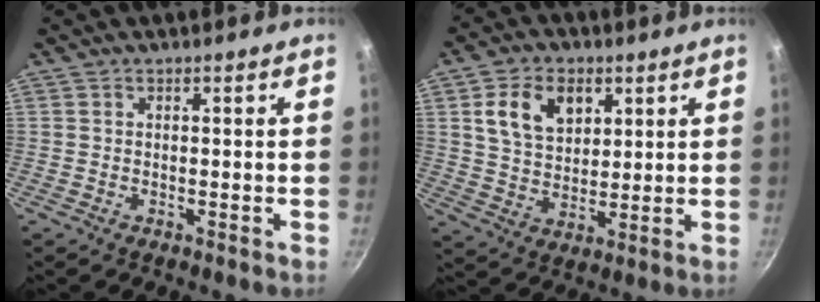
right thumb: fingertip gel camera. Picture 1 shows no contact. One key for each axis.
{"total": 11.0, "fx": 4.1, "fy": 7.6, "fz": 6.8, "tx": -0.099, "ty": -0.010, "tz": 0.073}